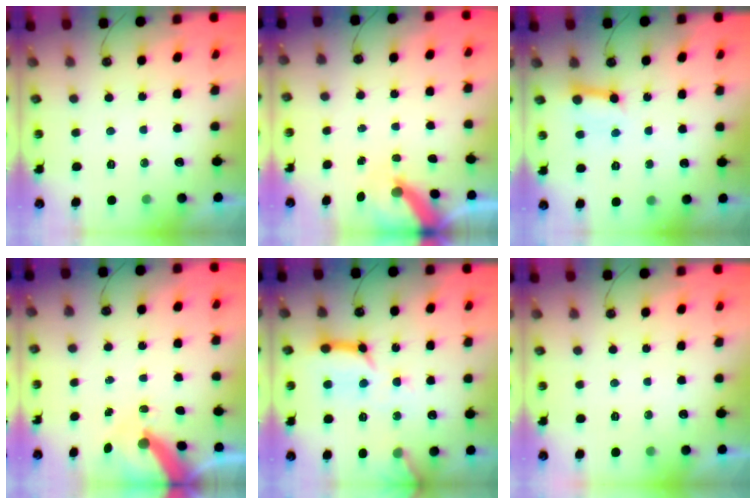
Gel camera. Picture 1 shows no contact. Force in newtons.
{"total": 6.7, "press": 6.7, "slide": 0.5}
{"total": 5.6, "press": 5.6, "slide": 0.8}
{"total": 8.6, "press": 8.5, "slide": 1.2}
{"total": 13.3, "press": 13.2, "slide": 1.5}
{"total": 0.0}